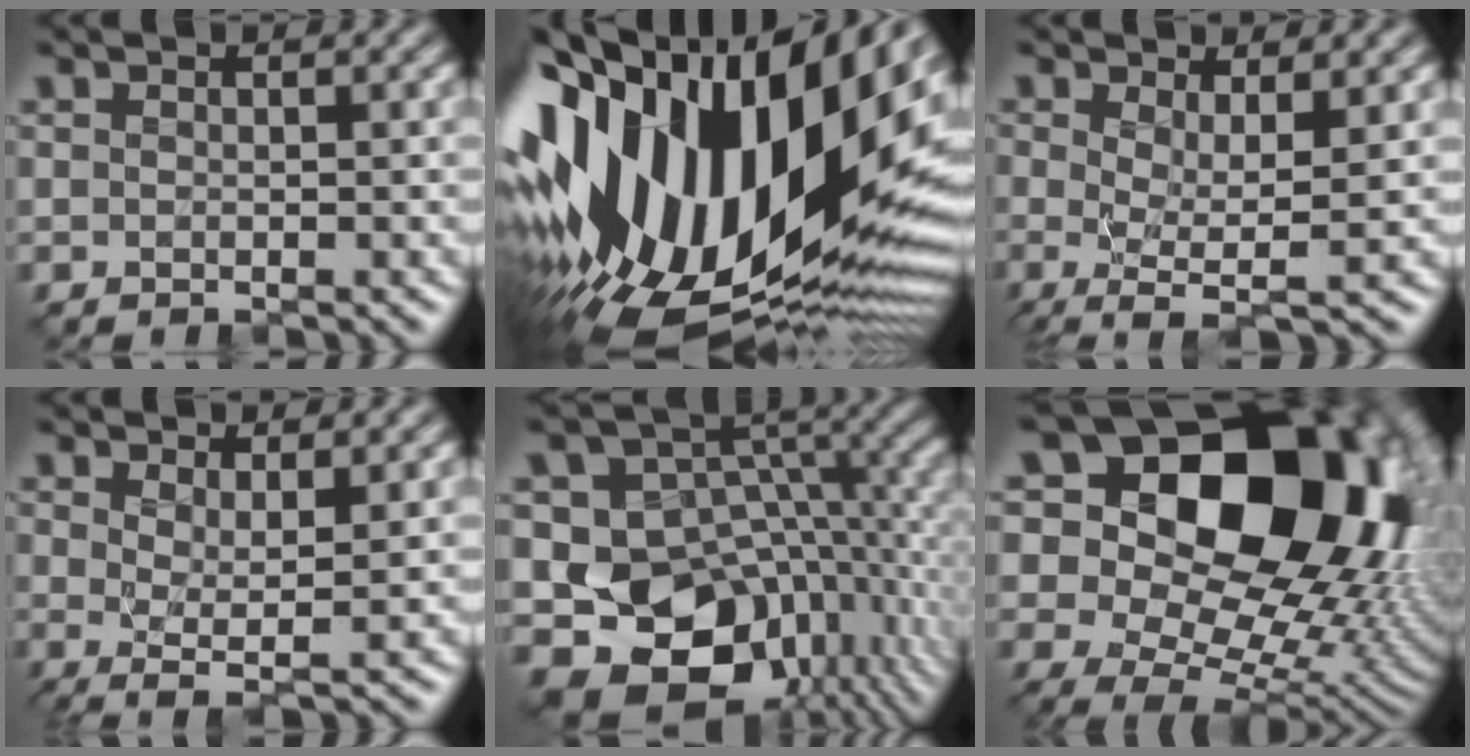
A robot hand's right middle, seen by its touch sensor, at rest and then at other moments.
{"total": 20.6, "force": [0.0, 11.8, 16.9], "torque": [-0.323, -0.031, -0.006]}
{"total": 3.4, "force": [0.1, 0.7, 3.3], "torque": [-0.049, -0.008, -0.004]}
{"total": 2.3, "force": [0.7, 0.3, 2.1], "torque": [-0.031, -0.012, 0.009]}
{"total": 14.5, "force": [-5.6, 10.7, 7.9], "torque": [-0.138, -0.011, -0.082]}
{"total": 22.6, "force": [7.6, 16.3, 13.8], "torque": [-0.240, 0.046, 0.147]}